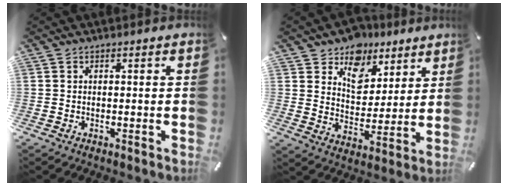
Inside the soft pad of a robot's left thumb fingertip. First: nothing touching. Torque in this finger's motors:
{"motor_torque": [1.73, 1.50, 1.18, -1.18, 0.30]}